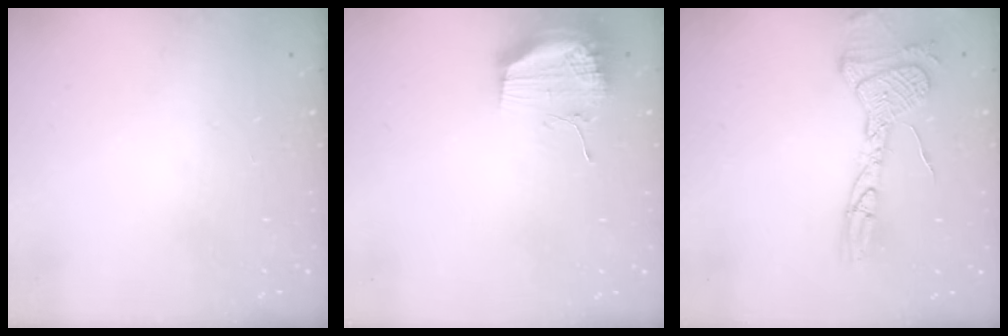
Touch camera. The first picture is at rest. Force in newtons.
{"total": 17.9, "press": 13.8, "slide": 11.4}
{"total": 17.0, "press": 17.0, "slide": 1.6}